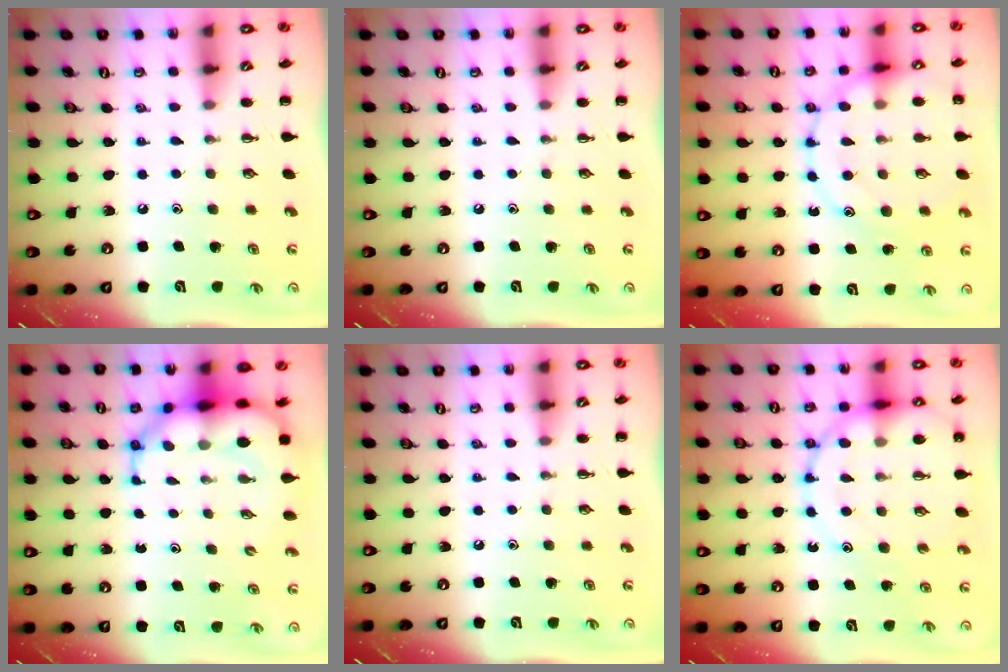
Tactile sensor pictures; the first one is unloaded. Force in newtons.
{"total": 0.0}
{"total": 16.3, "press": 16.3, "slide": 0.6}
{"total": 9.9, "press": 9.4, "slide": 2.9}
{"total": 0.0}
{"total": 18.6, "press": 18.2, "slide": 4.0}